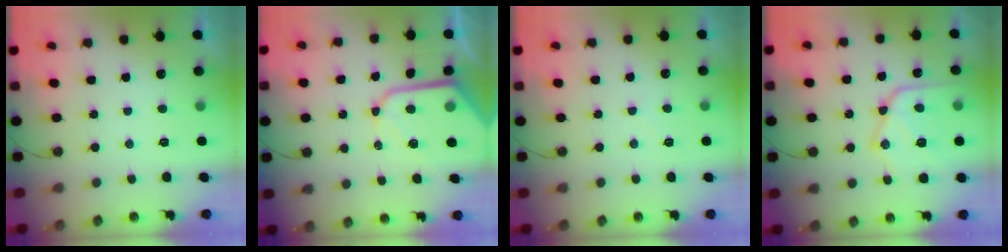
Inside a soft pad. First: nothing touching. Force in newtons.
{"total": 11.6, "press": 11.6, "slide": 1.0}
{"total": 3.5, "press": 3.5, "slide": 0.5}
{"total": 16.9, "press": 16.9, "slide": 1.6}